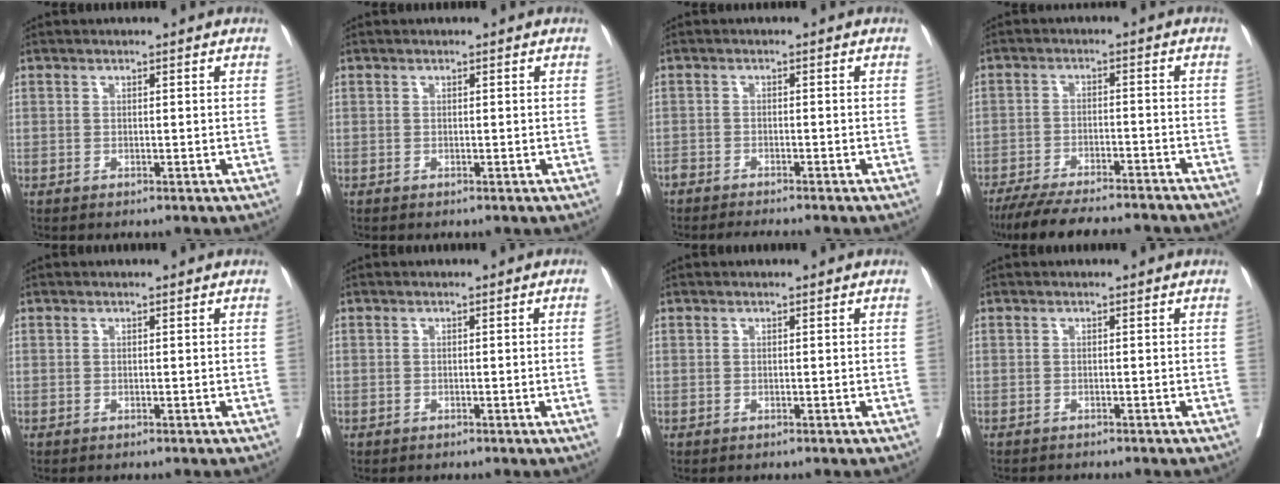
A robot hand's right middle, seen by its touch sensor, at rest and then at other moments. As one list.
[{"total": 0.0}, {"total": 5.4, "force": [-5.0, 0.2, 2.1], "torque": [-0.022, -0.010, -0.081]}, {"total": 15.6, "force": [-14.0, 2.0, 6.6], "torque": [-0.115, -0.019, -0.204]}, {"total": 0.0}, {"total": 1.1, "force": [-0.2, -0.3, 1.0], "torque": [-0.017, 0.000, -0.003]}, {"total": 0.0}, {"total": 1.7, "force": [-1.6, 0.2, 0.4], "torque": [-0.012, -0.005, -0.022]}]